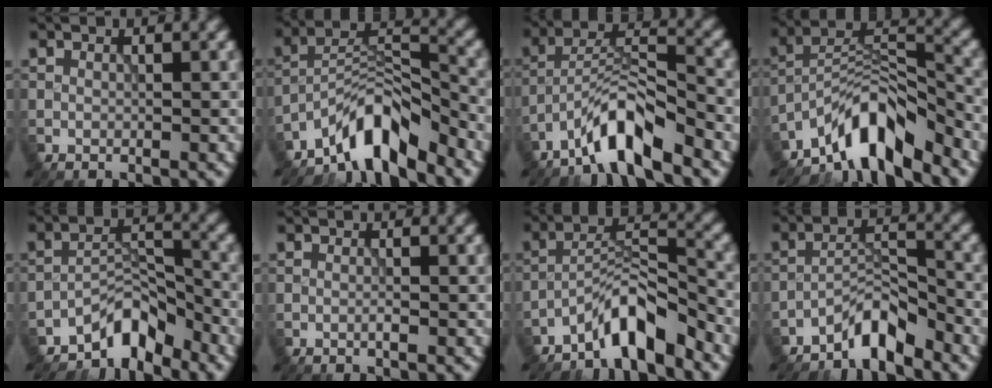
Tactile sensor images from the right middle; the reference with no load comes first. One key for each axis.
{"total": 6.9, "fx": -5.6, "fy": 1.8, "fz": 3.6, "tx": -0.054, "ty": 0.010, "tz": -0.109}
{"total": 6.3, "fx": -4.7, "fy": 1.2, "fz": 4.0, "tx": -0.071, "ty": 0.011, "tz": -0.089}
{"total": 7.8, "fx": -6.1, "fy": 2.3, "fz": 4.2, "tx": -0.060, "ty": 0.007, "tz": -0.119}
{"total": 4.6, "fx": -3.9, "fy": 1.6, "fz": 1.8, "tx": -0.015, "ty": 0.013, "tz": -0.078}
{"total": 0.5, "fx": -0.2, "fy": 0.0, "fz": 0.5, "tx": -0.011, "ty": -0.001, "tz": -0.005}
{"total": 5.5, "fx": -4.5, "fy": 1.0, "fz": 3.1, "tx": -0.049, "ty": 0.012, "tz": -0.088}
{"total": 4.0, "fx": -3.4, "fy": 0.8, "fz": 1.9, "tx": -0.030, "ty": 0.015, "tz": -0.070}